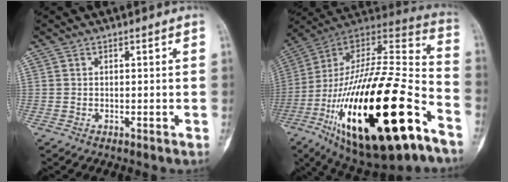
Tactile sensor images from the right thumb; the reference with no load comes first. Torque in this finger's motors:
{"motor_torque": [2.58, 2.44, 2.67, -0.10, 1.05]}